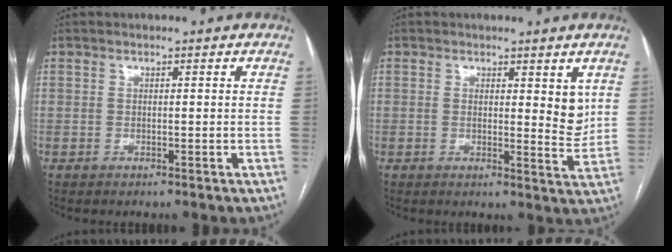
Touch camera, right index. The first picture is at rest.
{"total": 4.7, "force": [1.6, 1.7, 4.1], "torque": [-0.050, -0.011, 0.020]}